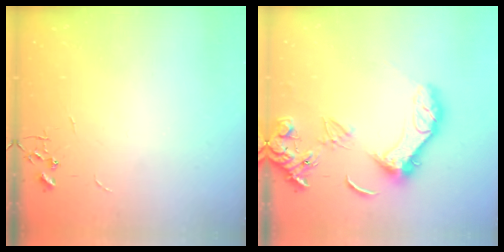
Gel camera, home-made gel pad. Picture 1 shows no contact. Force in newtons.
{"total": 14.9, "press": 14.8, "slide": 1.9}